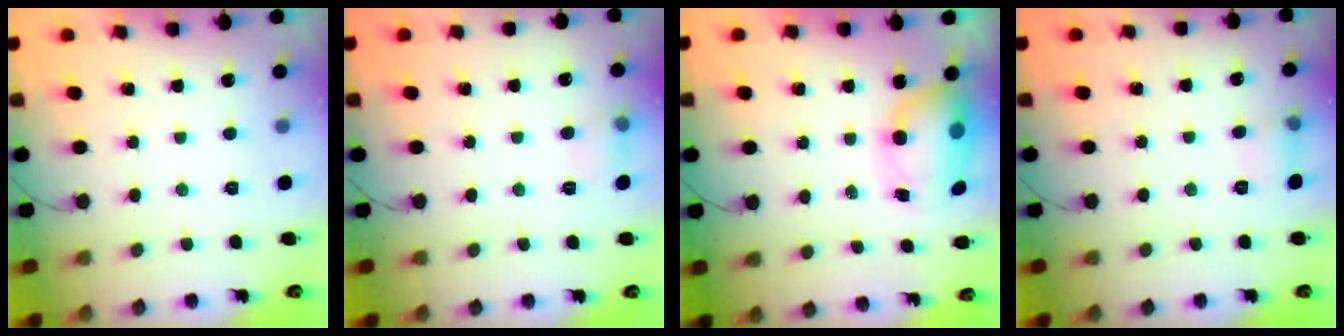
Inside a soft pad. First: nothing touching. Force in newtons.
{"total": 6.6, "press": 6.2, "slide": 2.1}
{"total": 8.1, "press": 7.9, "slide": 1.9}
{"total": 6.0, "press": 5.6, "slide": 2.0}